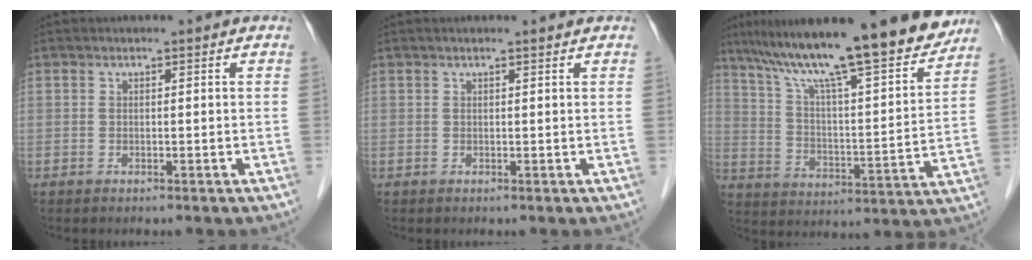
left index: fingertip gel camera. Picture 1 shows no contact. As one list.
[{"total": 1.5, "force": [1.4, -0.1, 0.7], "torque": [-0.014, 0.012, 0.019]}, {"total": 22.1, "force": [18.0, 1.6, 12.7], "torque": [-0.208, 0.006, 0.278]}]